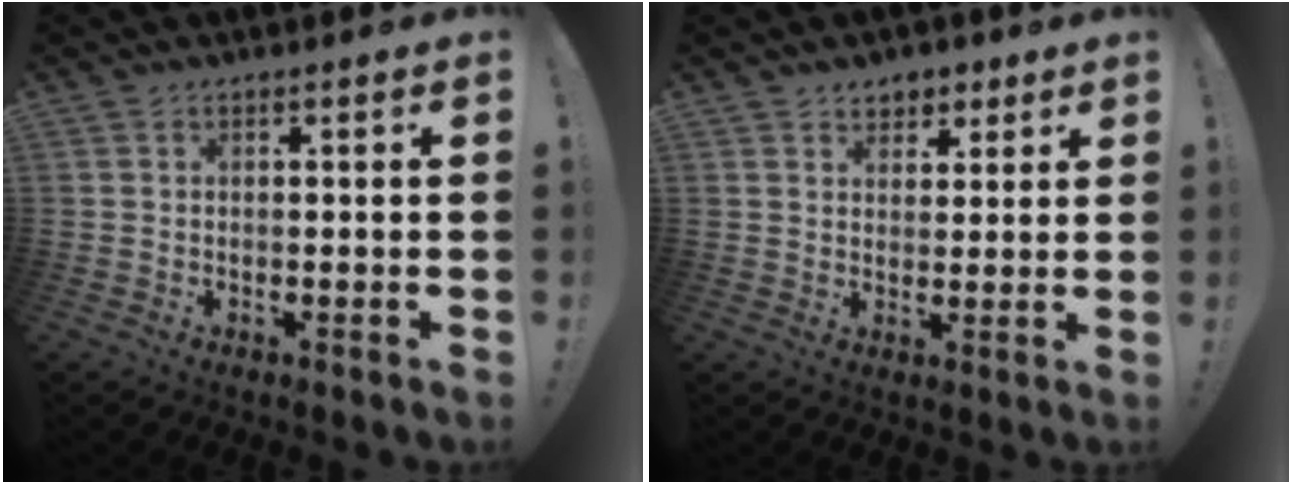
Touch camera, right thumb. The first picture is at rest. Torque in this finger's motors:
{"motor_torque": [0.00, 0.01, 0.05, 0.10, 0.00]}